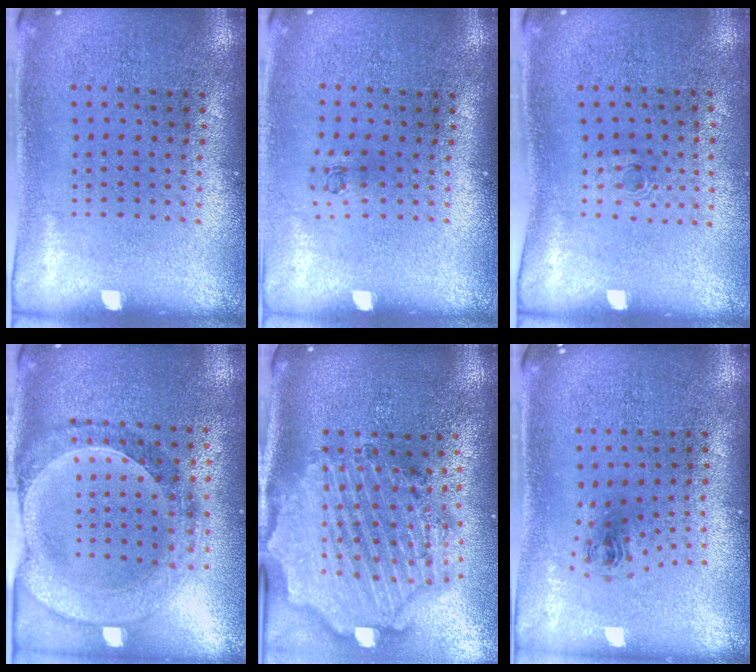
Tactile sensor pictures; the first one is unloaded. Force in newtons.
{"total": 0.6, "press": 0.2, "slide": 0.5}
{"total": 0.5, "press": 0.3, "slide": 0.4}
{"total": 1.5, "press": 1.5, "slide": 0.3}
{"total": 3.8, "press": 3.1, "slide": 2.2}
{"total": 0.8, "press": 0.3, "slide": 0.7}